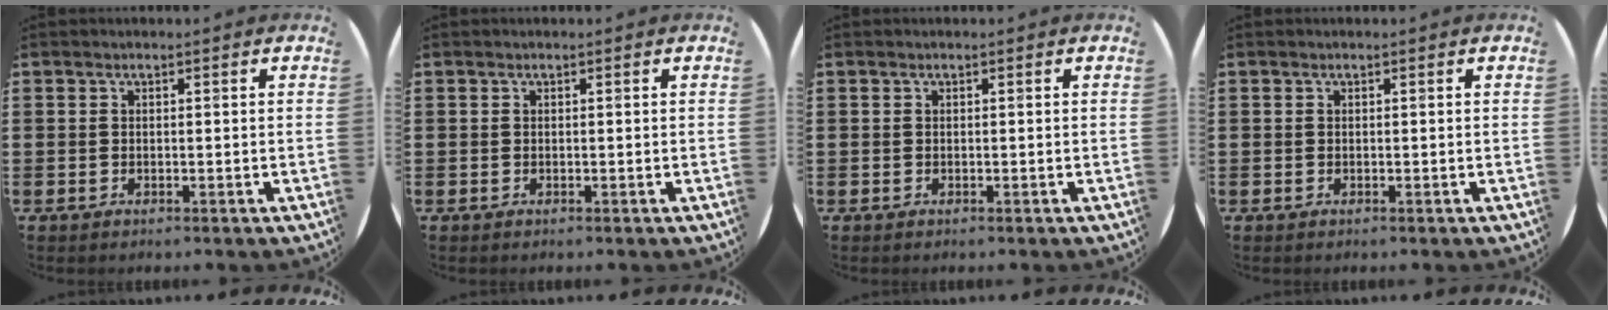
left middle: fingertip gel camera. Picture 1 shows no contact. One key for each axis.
{"total": 0.0}
{"total": 0.0}
{"total": 0.0}